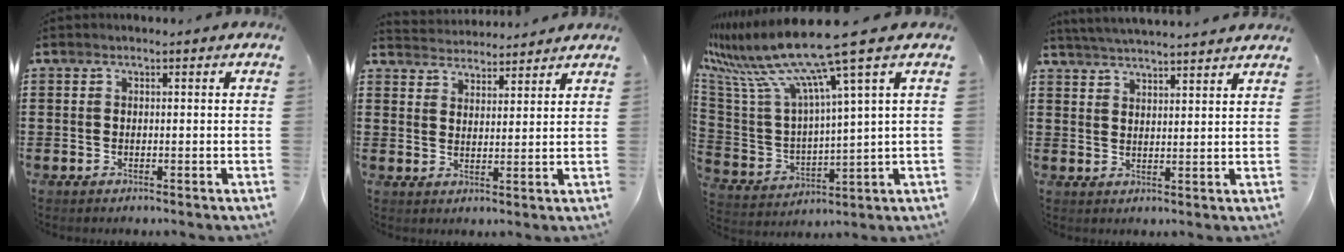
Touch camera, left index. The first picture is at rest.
{"total": 3.5, "force": [3.4, 0.1, -0.5], "torque": [-0.004, -0.015, 0.063]}
{"total": 12.5, "force": [9.0, 0.2, 8.6], "torque": [-0.218, -0.062, 0.141]}
{"total": 3.5, "force": [3.4, -0.7, -0.2], "torque": [-0.009, -0.020, 0.059]}